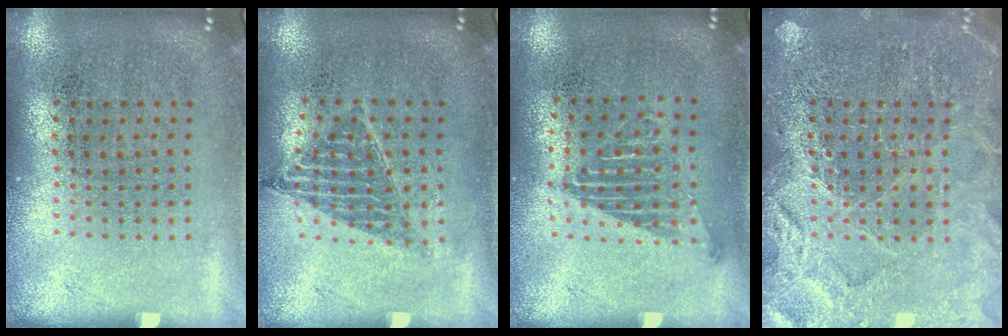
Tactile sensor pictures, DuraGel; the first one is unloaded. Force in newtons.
{"total": 0.9, "press": 0.9, "slide": 0.2}
{"total": 1.1, "press": 1.0, "slide": 0.6}
{"total": 5.1, "press": 5.1, "slide": 0.7}